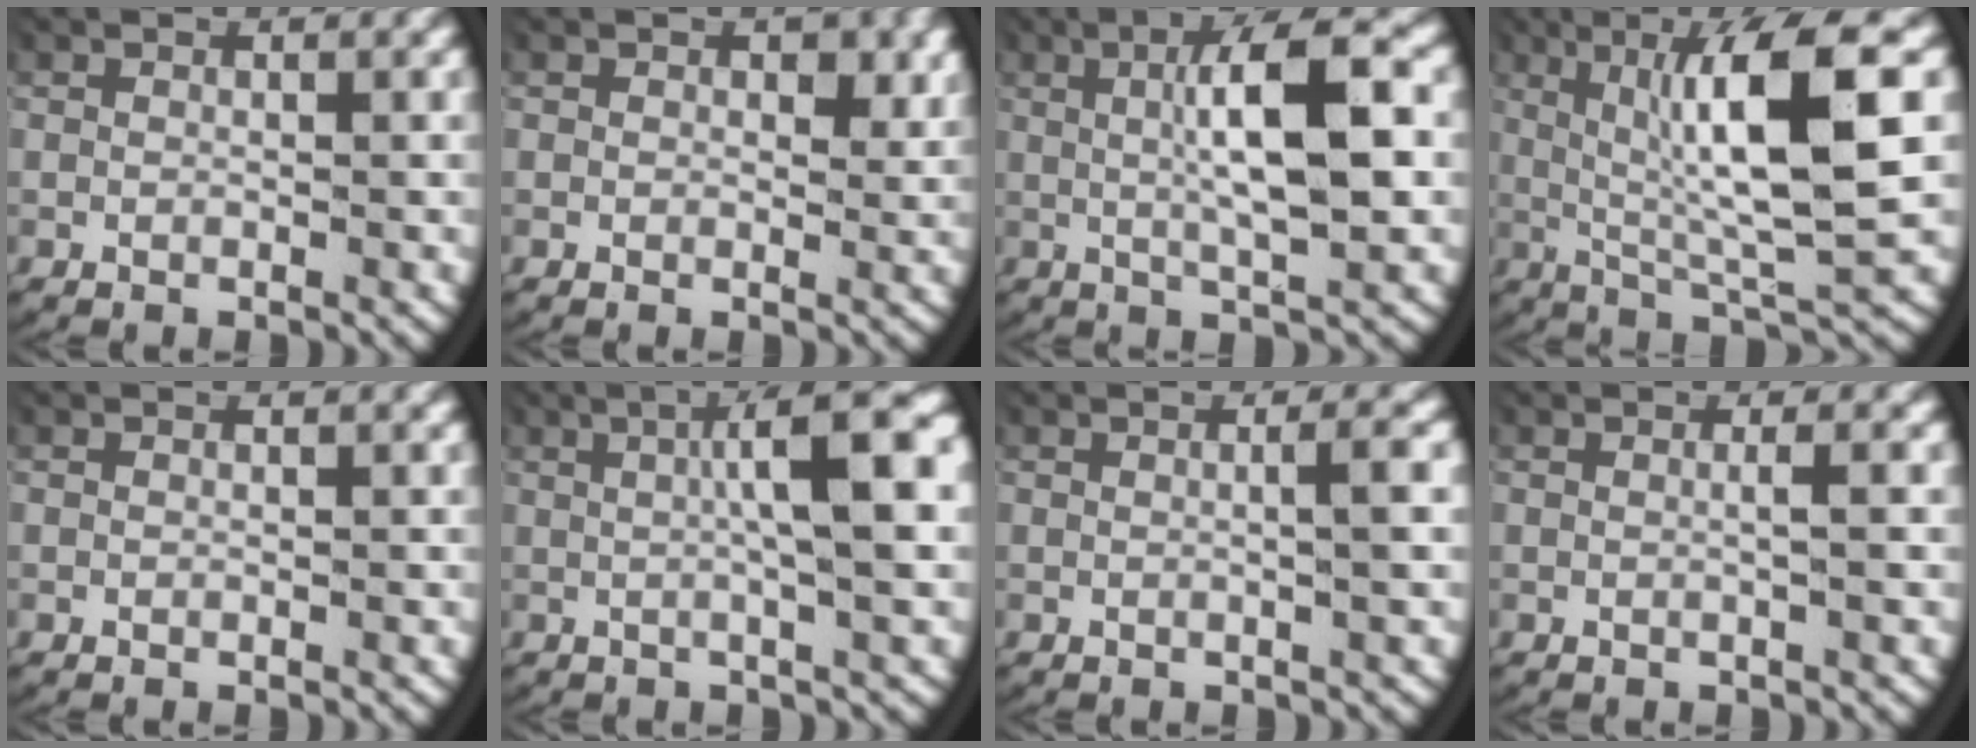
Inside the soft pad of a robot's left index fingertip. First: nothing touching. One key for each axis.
{"total": 1.2, "fx": 0.5, "fy": 0.8, "fz": 0.7, "tx": -0.010, "ty": -0.010, "tz": 0.010}
{"total": 7.5, "fx": 1.4, "fy": 1.8, "fz": 7.1, "tx": -0.124, "ty": 0.006, "tz": 0.022}
{"total": 9.2, "fx": 2.3, "fy": 1.9, "fz": 8.7, "tx": -0.154, "ty": 0.002, "tz": 0.041}
{"total": 0.0}
{"total": 6.9, "fx": 1.9, "fy": 1.5, "fz": 6.5, "tx": -0.102, "ty": 0.022, "tz": 0.022}
{"total": 1.8, "fx": 0.3, "fy": -0.2, "fz": 1.8, "tx": -0.029, "ty": 0.003, "tz": 0.007}
{"total": 1.1, "fx": 0.1, "fy": -0.2, "fz": 1.0, "tx": -0.022, "ty": -0.001, "tz": 0.003}